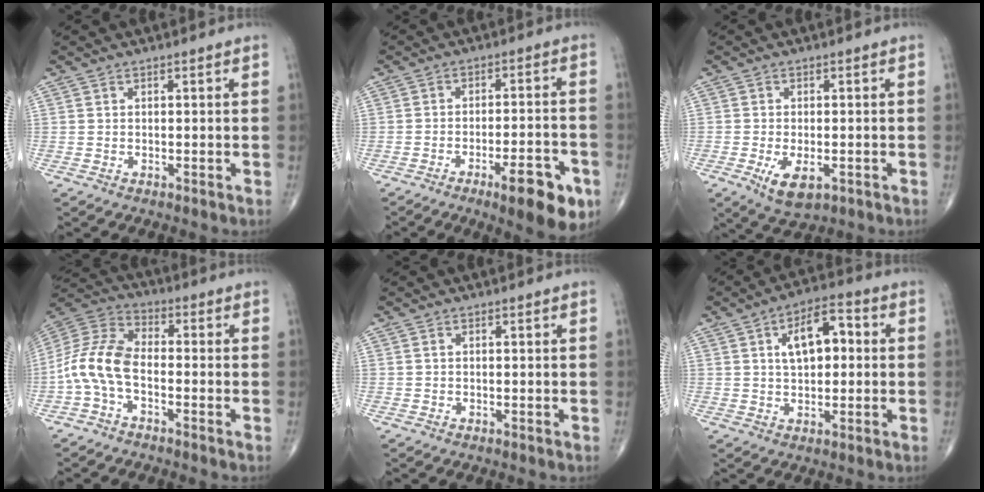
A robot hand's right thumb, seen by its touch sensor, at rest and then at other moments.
{"total": 11.8, "force": [-6.0, 3.3, 9.6], "torque": [-0.116, 0.024, -0.080]}
{"total": 6.0, "force": [-2.1, 2.9, 4.8], "torque": [-0.082, -0.009, -0.028]}
{"total": 10.3, "force": [-2.9, 5.5, 8.2], "torque": [-0.172, 0.036, -0.071]}
{"total": 0.0}
{"total": 9.5, "force": [1.9, 5.0, 7.9], "torque": [-0.104, 0.018, 0.023]}